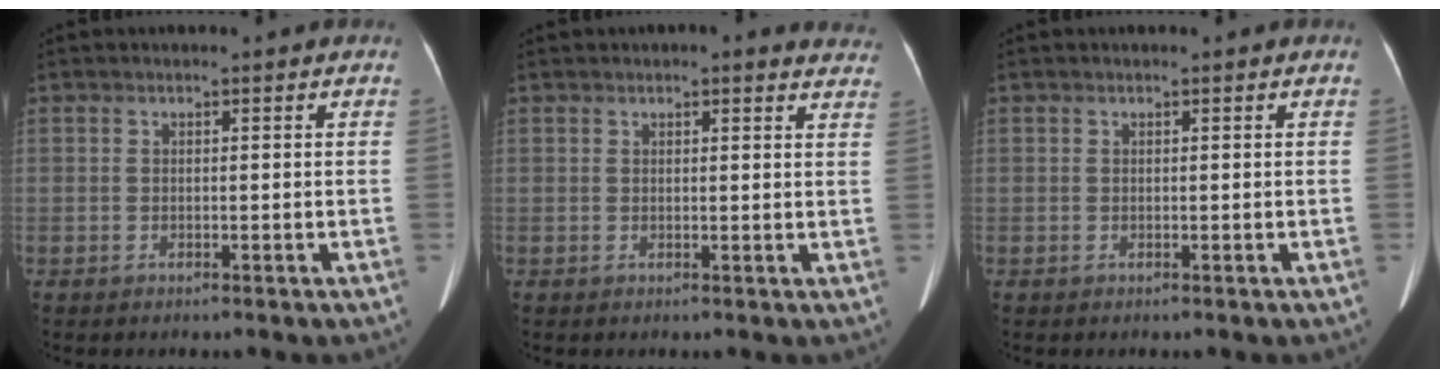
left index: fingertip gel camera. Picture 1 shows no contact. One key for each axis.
{"total": 6.2, "fx": 5.4, "fy": 1.8, "fz": 2.3, "tx": -0.005, "ty": 0.002, "tz": 0.041}
{"total": 0.0}